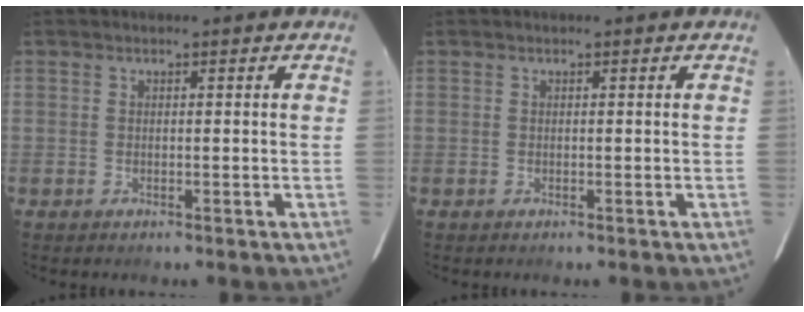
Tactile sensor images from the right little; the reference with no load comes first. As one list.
[{"total": 0.0}]